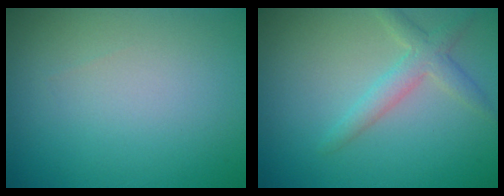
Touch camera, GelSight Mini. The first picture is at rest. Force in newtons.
{"total": 2.5, "press": 2.5, "slide": 0.2}